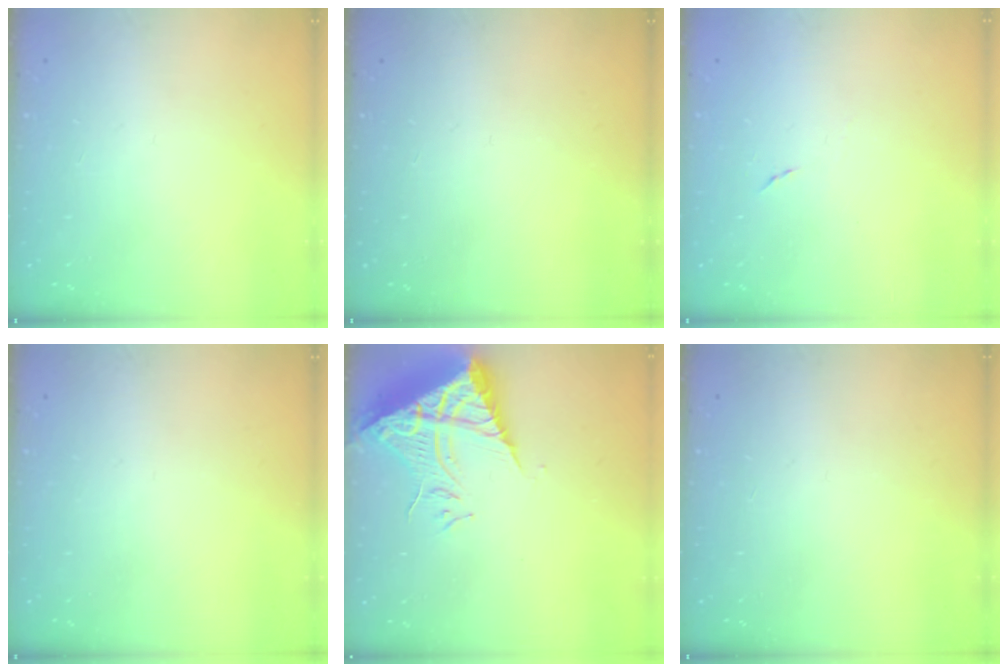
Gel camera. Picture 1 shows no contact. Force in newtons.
{"total": 0.0}
{"total": 3.9, "press": 3.5, "slide": 1.6}
{"total": 0.0}
{"total": 10.3, "press": 10.2, "slide": 1.1}
{"total": 0.0}